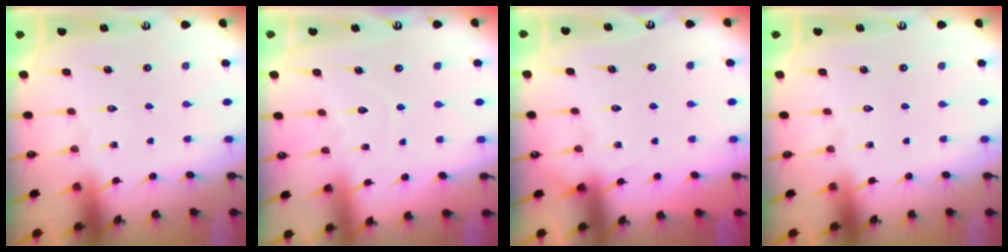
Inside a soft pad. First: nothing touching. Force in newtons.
{"total": 4.6, "press": 4.5, "slide": 0.5}
{"total": 3.7, "press": 3.7, "slide": 0.6}
{"total": 0.0}